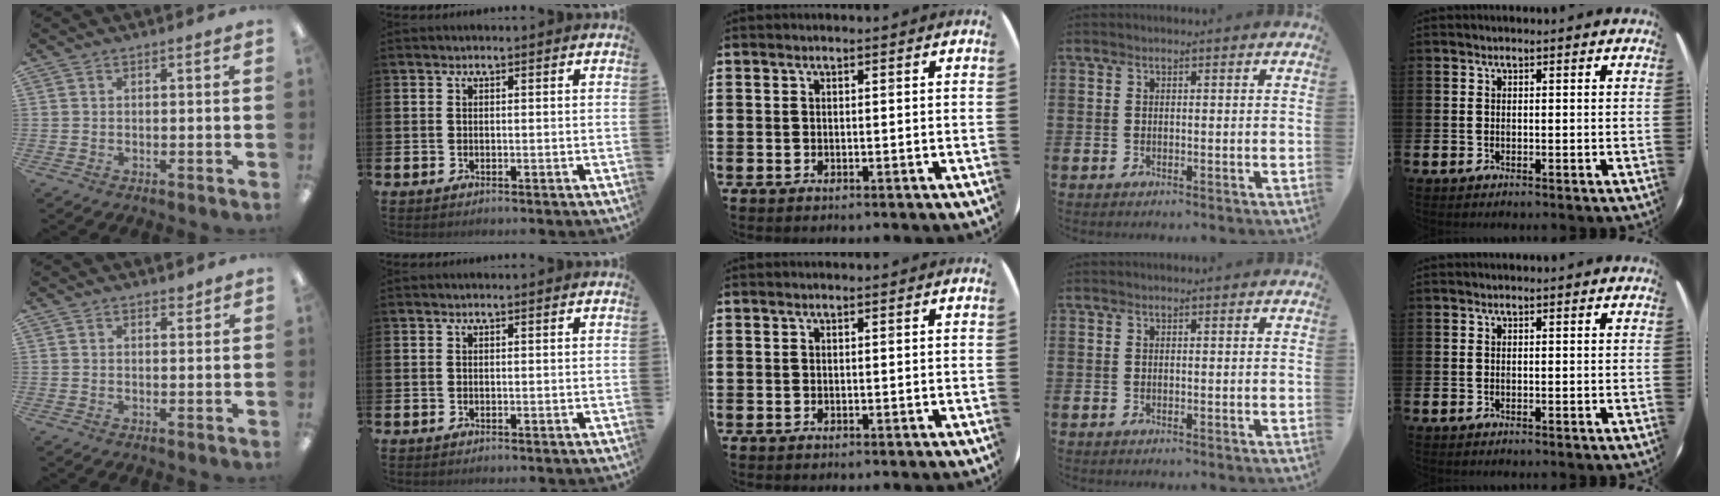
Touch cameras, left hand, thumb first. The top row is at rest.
{"thumb": {"total": 1.9, "force": [1.7, 0.6, 0.4], "torque": [0.008, -0.009, 0.029]}}